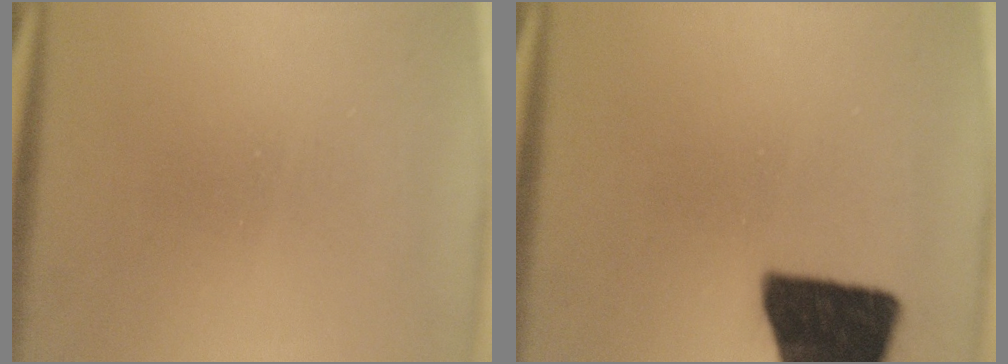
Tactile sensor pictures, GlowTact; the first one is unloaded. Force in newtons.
{"total": 19.6}